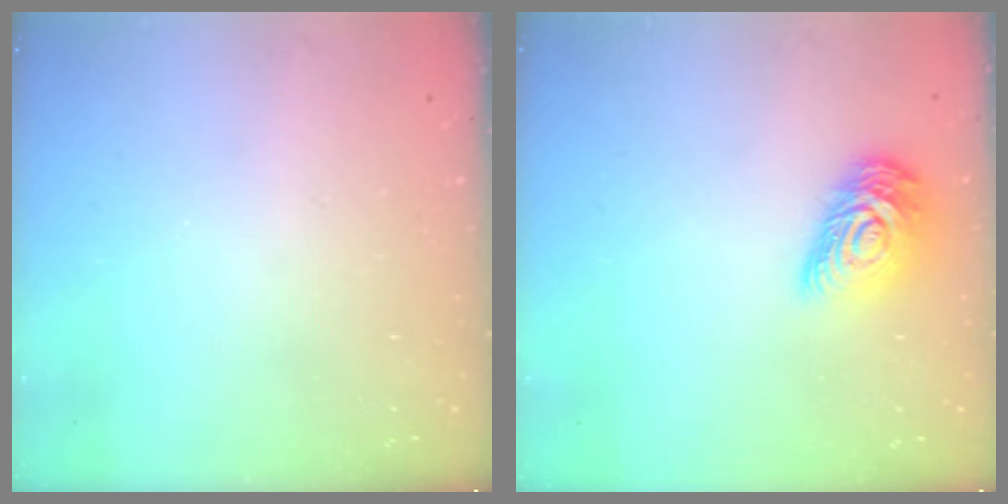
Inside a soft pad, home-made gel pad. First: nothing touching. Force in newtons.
{"total": 12.1, "press": 12.1, "slide": 0.6}